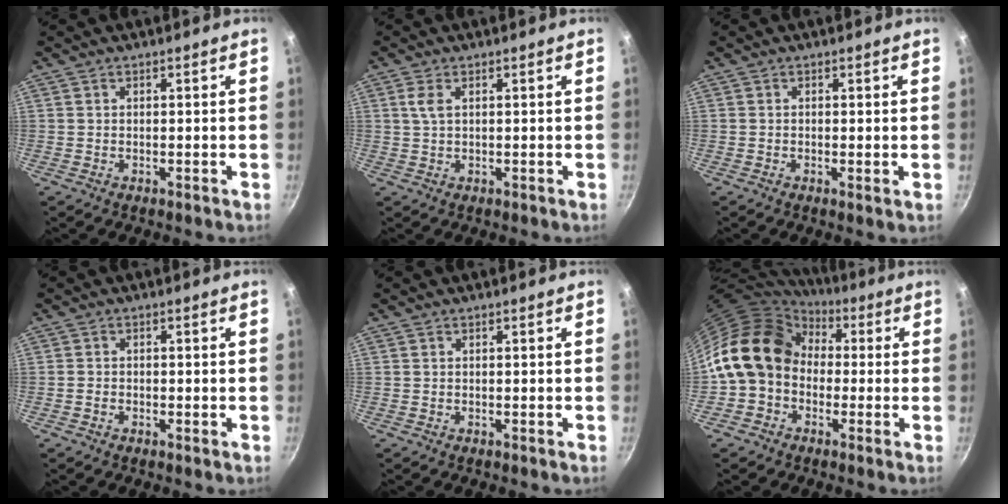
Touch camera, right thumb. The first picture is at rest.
{"total": 2.5, "force": [0.8, 1.2, 2.0], "torque": [-0.043, 0.000, 0.017]}
{"total": 0.7, "force": [0.0, 0.2, 0.7], "torque": [-0.011, -0.005, -0.004]}
{"total": 0.9, "force": [-0.4, 0.6, 0.5], "torque": [-0.012, 0.004, -0.011]}
{"total": 0.0}
{"total": 15.5, "force": [0.9, 12.6, 9.0], "torque": [-0.136, 0.041, -0.003]}